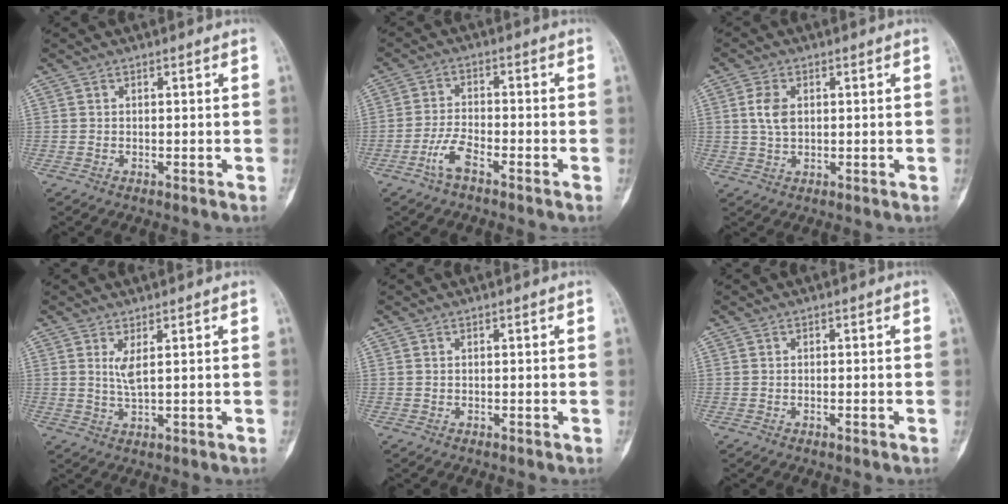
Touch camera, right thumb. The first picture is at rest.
{"total": 4.8, "force": [-3.0, 1.3, 3.5], "torque": [-0.080, 0.018, -0.060]}
{"total": 4.3, "force": [0.8, 2.7, 3.2], "torque": [-0.066, 0.001, 0.016]}
{"total": 2.9, "force": [1.0, 0.4, 2.6], "torque": [-0.063, -0.013, 0.028]}
{"total": 0.0}
{"total": 0.6, "force": [-0.2, 0.1, 0.5], "torque": [-0.011, 0.004, -0.001]}